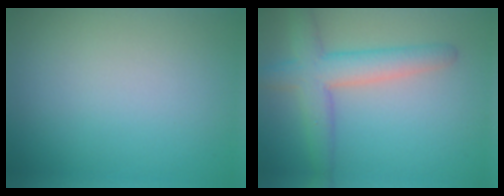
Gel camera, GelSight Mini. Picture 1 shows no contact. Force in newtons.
{"total": 5.2, "press": 5.2, "slide": 0.2}